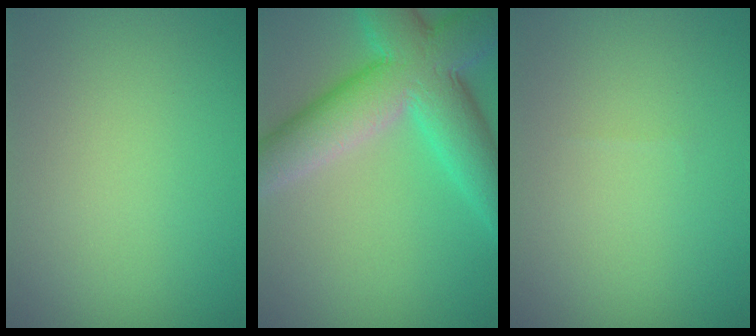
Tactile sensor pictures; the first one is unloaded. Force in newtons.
{"total": 10.2, "press": 10.1, "slide": 0.2}
{"total": 0.0}